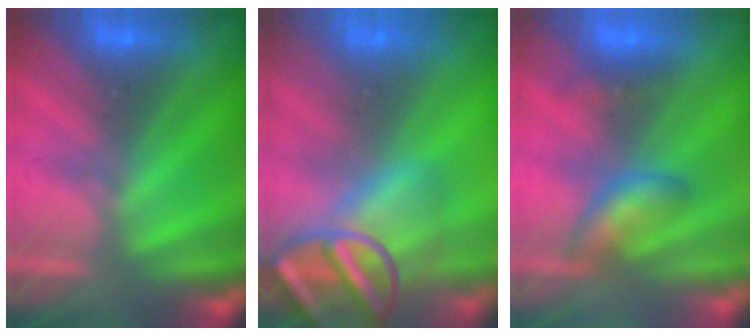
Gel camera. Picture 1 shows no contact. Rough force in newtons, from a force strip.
{"total": 7.1}
{"total": 2.7}